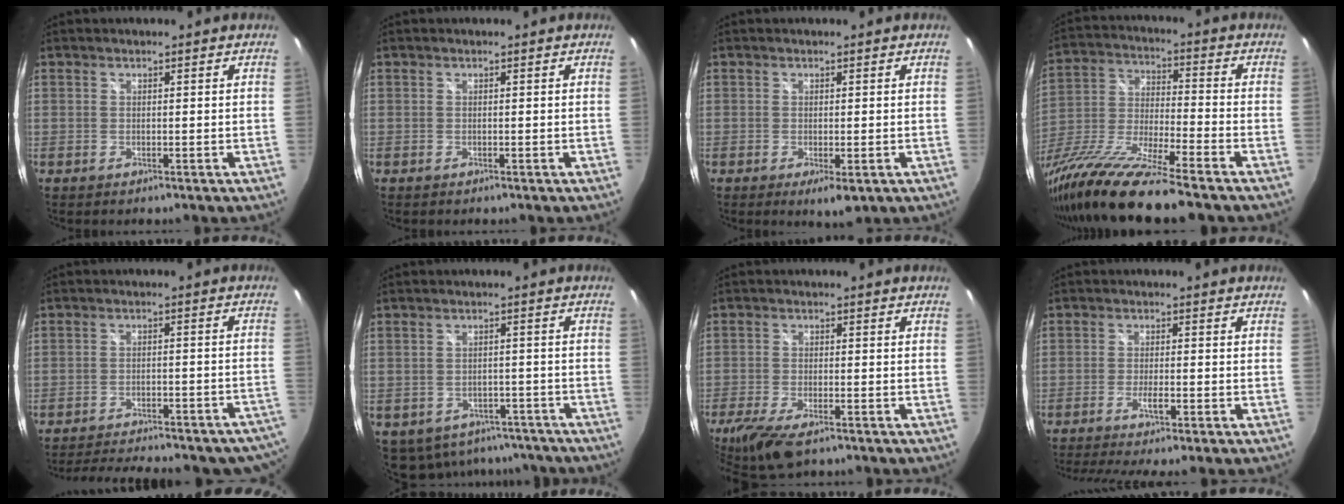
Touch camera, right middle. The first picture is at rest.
{"total": 0.0}
{"total": 3.1, "force": [-1.2, 1.0, 2.7], "torque": [-0.047, -0.015, -0.015]}
{"total": 19.4, "force": [-15.3, 0.6, 11.9], "torque": [-0.232, -0.048, -0.283]}
{"total": 20.5, "force": [-17.7, 5.7, 8.6], "torque": [-0.137, -0.004, -0.212]}
{"total": 12.4, "force": [-8.3, 7.8, 4.7], "torque": [-0.106, 0.000, -0.089]}
{"total": 10.0, "force": [-7.0, 3.3, 6.3], "torque": [-0.150, -0.032, -0.129]}
{"total": 6.6, "force": [-5.3, -0.9, 3.8], "torque": [-0.087, -0.022, -0.093]}